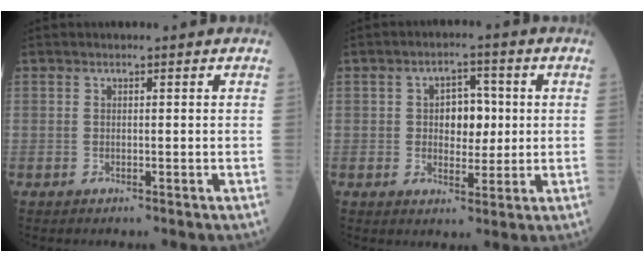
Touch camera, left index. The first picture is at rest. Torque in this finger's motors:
{"motor_torque": [0.06, 0.00, 0.26, 0.03]}